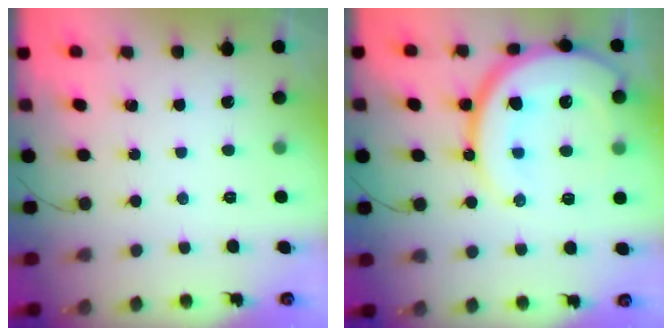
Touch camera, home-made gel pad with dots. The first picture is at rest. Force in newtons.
{"total": 21.6, "press": 21.5, "slide": 2.5}